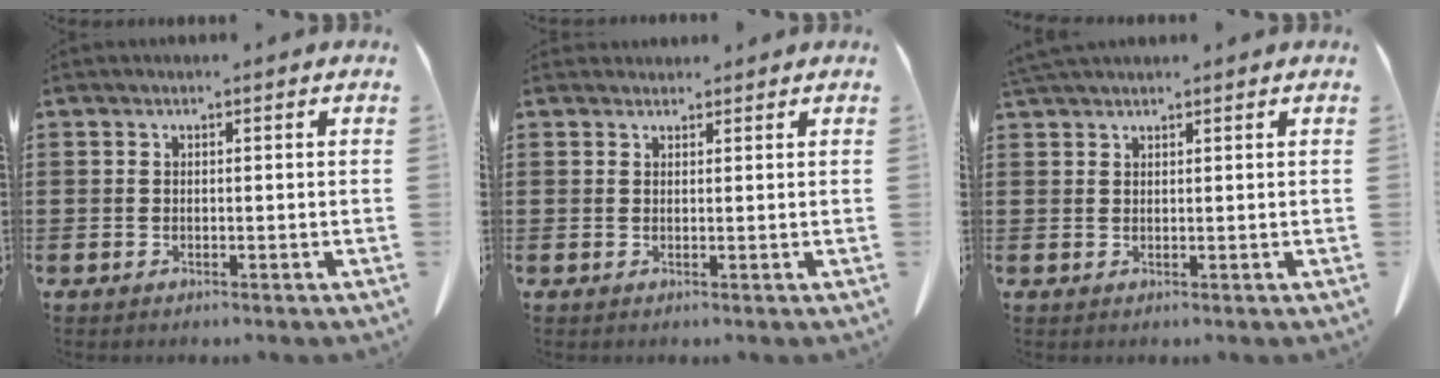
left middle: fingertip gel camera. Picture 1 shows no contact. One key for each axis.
{"total": 1.3, "fx": 1.3, "fy": 0.3, "fz": 0.0, "tx": -0.003, "ty": 0.000, "tz": 0.026}
{"total": 1.7, "fx": 1.6, "fy": 0.3, "fz": 0.7, "tx": -0.017, "ty": 0.000, "tz": 0.031}